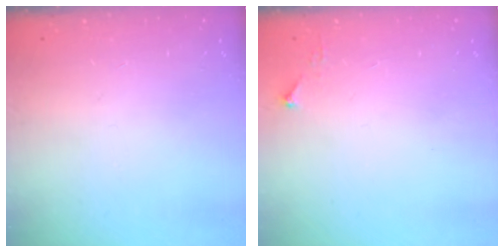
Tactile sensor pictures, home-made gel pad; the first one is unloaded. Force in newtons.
{"total": 3.1, "press": 3.1, "slide": 0.4}